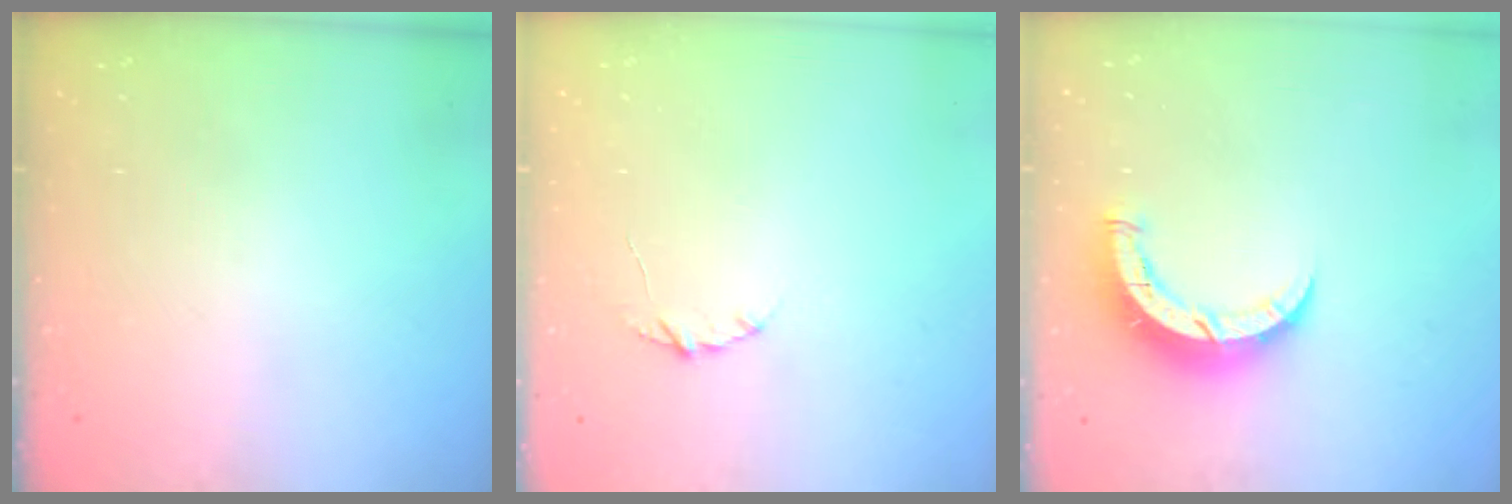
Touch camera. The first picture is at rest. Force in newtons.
{"total": 3.9, "press": 3.9, "slide": 0.5}
{"total": 7.5, "press": 7.5, "slide": 0.6}